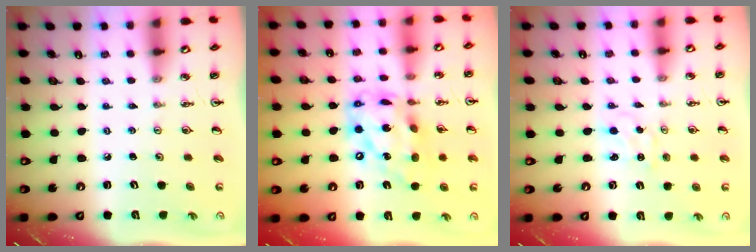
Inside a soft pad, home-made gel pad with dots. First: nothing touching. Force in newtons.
{"total": 17.5, "press": 17.4, "slide": 1.4}
{"total": 0.8, "press": 0.8, "slide": 0.3}